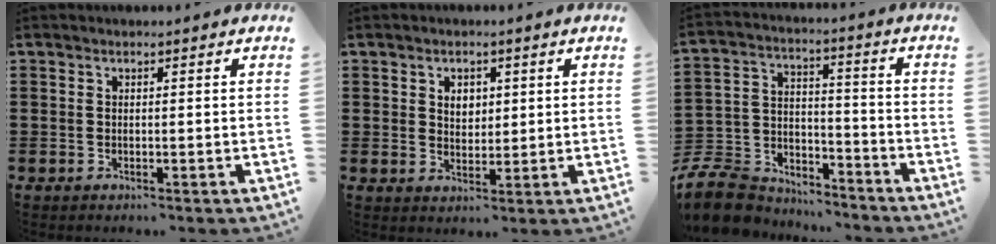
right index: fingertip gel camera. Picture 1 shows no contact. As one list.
[{"total": 2.7, "force": [1.0, 2.1, 1.5], "torque": [-0.028, 0.006, 0.015]}, {"total": 9.8, "force": [-8.9, 3.4, 2.1], "torque": [-0.065, 0.018, -0.182]}]